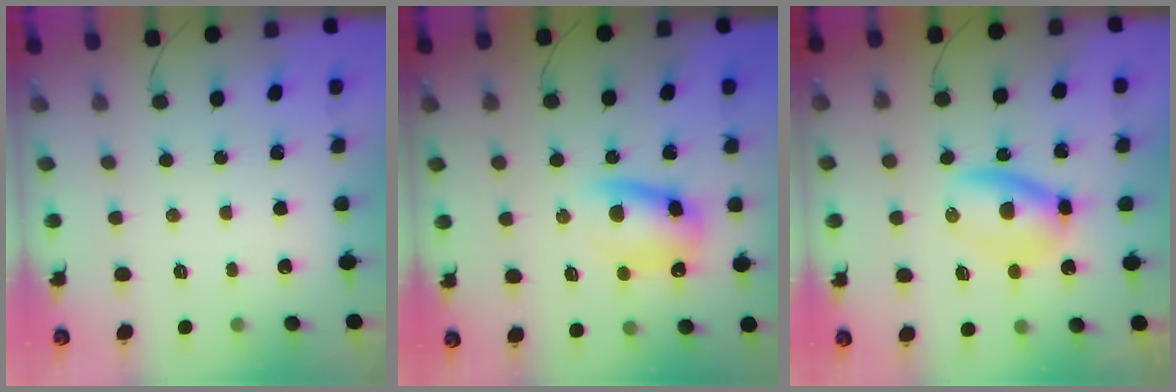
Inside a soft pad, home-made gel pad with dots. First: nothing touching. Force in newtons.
{"total": 11.6, "press": 11.4, "slide": 2.2}
{"total": 6.4, "press": 6.3, "slide": 1.4}